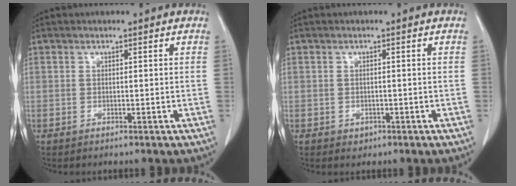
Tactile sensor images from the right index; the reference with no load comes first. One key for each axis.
{"total": 1.0, "fx": -0.6, "fy": 0.8, "fz": 0.3, "tx": -0.005, "ty": 0.002, "tz": -0.005}